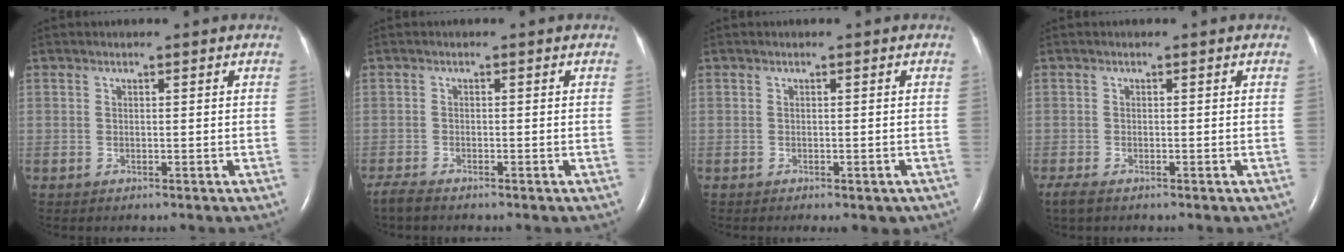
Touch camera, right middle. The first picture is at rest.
{"total": 2.1, "force": [-1.8, 0.3, 1.0], "torque": [-0.029, -0.008, -0.034]}
{"total": 2.4, "force": [-1.5, 1.0, 1.4], "torque": [-0.016, -0.004, -0.013]}
{"total": 2.5, "force": [-1.8, 0.8, 1.6], "torque": [-0.039, -0.010, -0.029]}